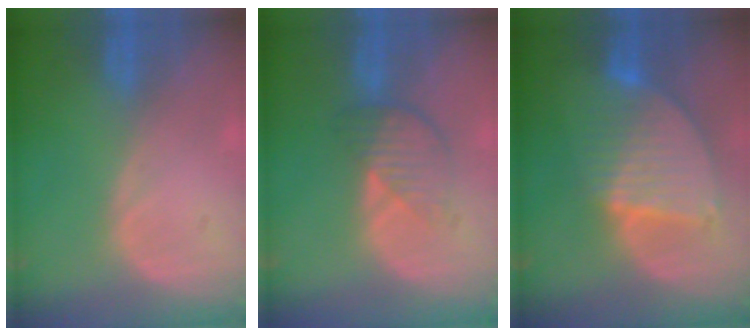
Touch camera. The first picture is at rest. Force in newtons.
{"total": 4.5, "press": 4.1, "slide": 1.9}
{"total": 8.6, "press": 7.5, "slide": 4.1}